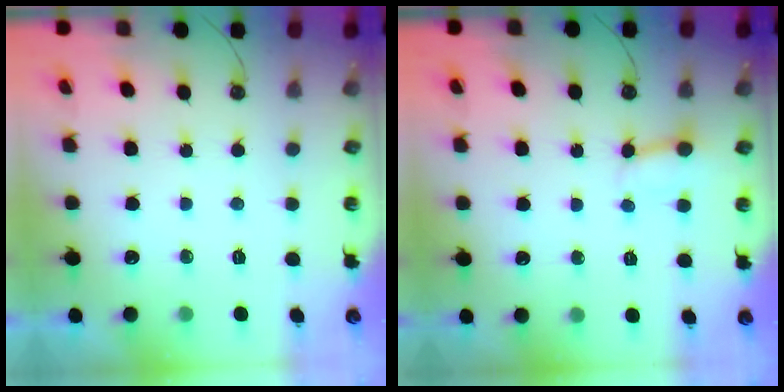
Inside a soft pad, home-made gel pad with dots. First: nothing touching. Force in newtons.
{"total": 2.9, "press": 2.9, "slide": 0.2}